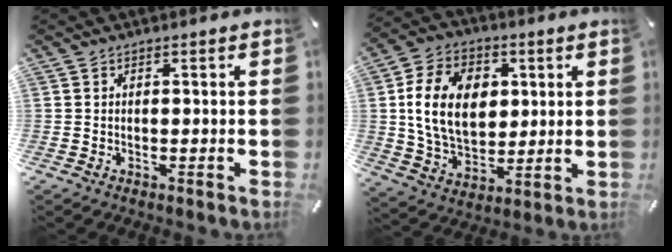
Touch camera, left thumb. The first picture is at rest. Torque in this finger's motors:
{"motor_torque": [2.41, 2.60, 1.48, -1.29, 0.28]}